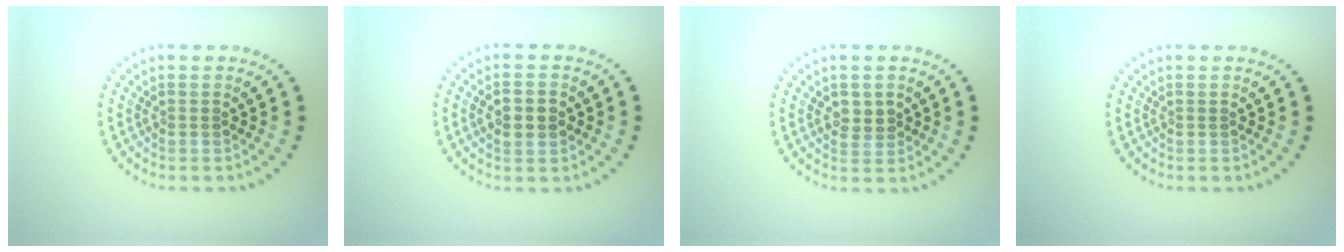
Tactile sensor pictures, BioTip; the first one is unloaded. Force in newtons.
{"total": 2.6, "press": 2.6, "slide": 0.1}
{"total": 1.9, "press": 1.8, "slide": 0.6}
{"total": 0.0}